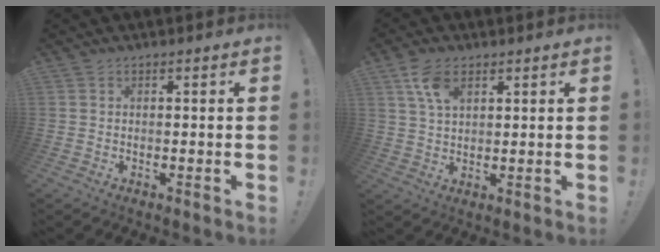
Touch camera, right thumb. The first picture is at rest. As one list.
[{"total": 7.2, "force": [3.8, 3.8, 4.7], "torque": [-0.075, -0.013, 0.070]}]